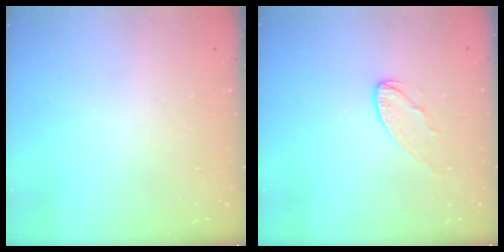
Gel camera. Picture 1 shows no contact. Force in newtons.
{"total": 6.6, "press": 6.6, "slide": 0.7}